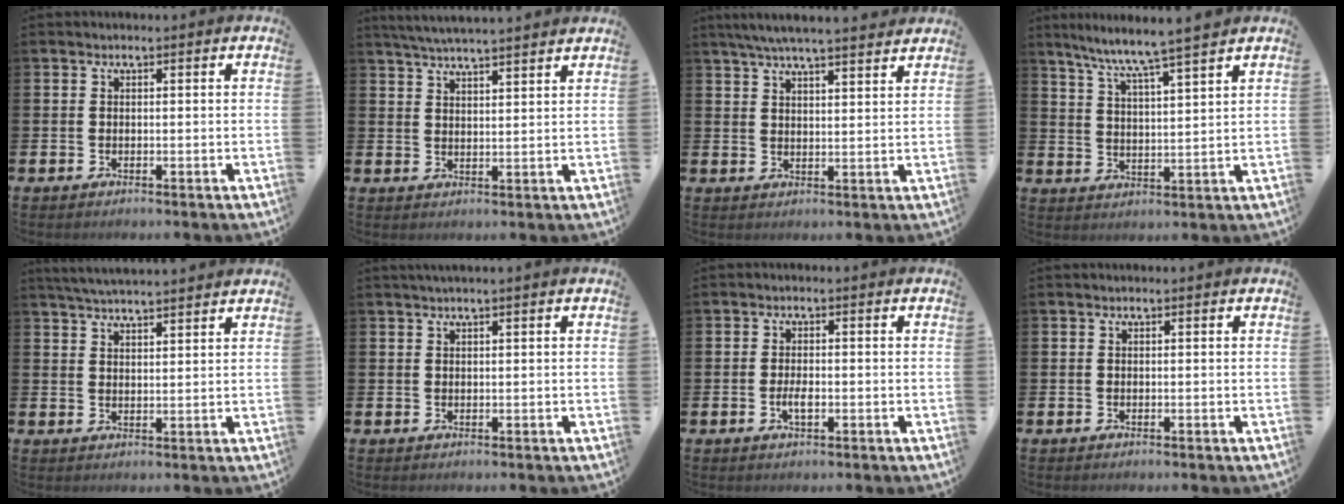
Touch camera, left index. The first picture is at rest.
{"total": 4.6, "force": [4.5, -0.4, 0.9], "torque": [-0.027, -0.019, 0.079]}
{"total": 5.6, "force": [5.3, 0.0, 1.8], "torque": [-0.055, -0.017, 0.097]}
{"total": 6.5, "force": [6.1, -1.0, 2.1], "torque": [-0.065, -0.039, 0.104]}
{"total": 4.1, "force": [4.0, -0.1, 0.5], "torque": [-0.025, -0.013, 0.075]}
{"total": 1.0, "force": [0.8, -0.2, 0.6], "torque": [-0.015, 0.003, 0.015]}
{"total": 2.2, "force": [-0.6, 0.9, 1.9], "torque": [-0.032, -0.001, -0.011]}
{"total": 0.0}